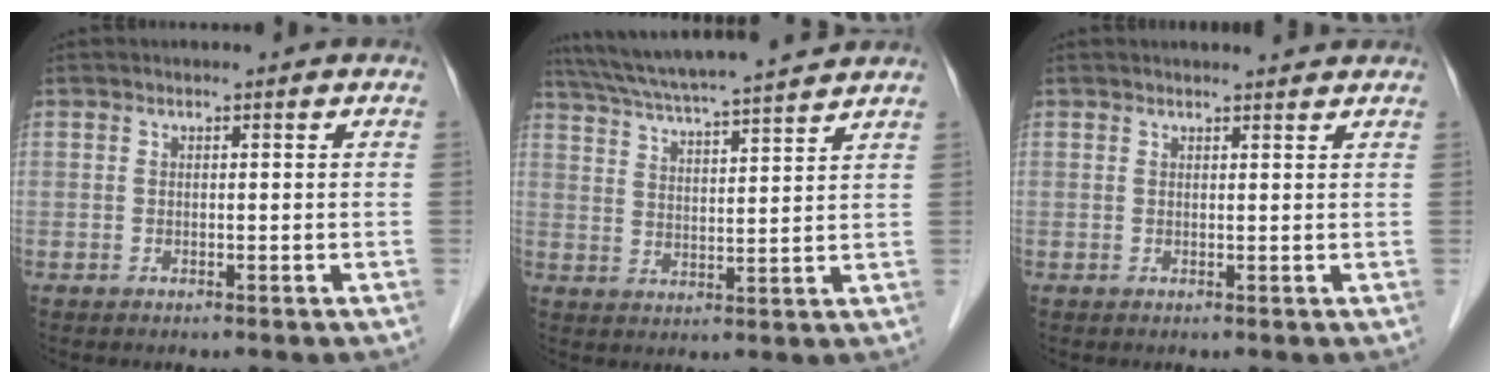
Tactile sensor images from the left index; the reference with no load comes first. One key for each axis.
{"total": 15.2, "fx": 13.7, "fy": -0.2, "fz": 6.7, "tx": -0.127, "ty": 0.028, "tz": 0.211}
{"total": 3.1, "fx": 3.1, "fy": 0.2, "fz": 0.8, "tx": -0.014, "ty": 0.012, "tz": 0.036}